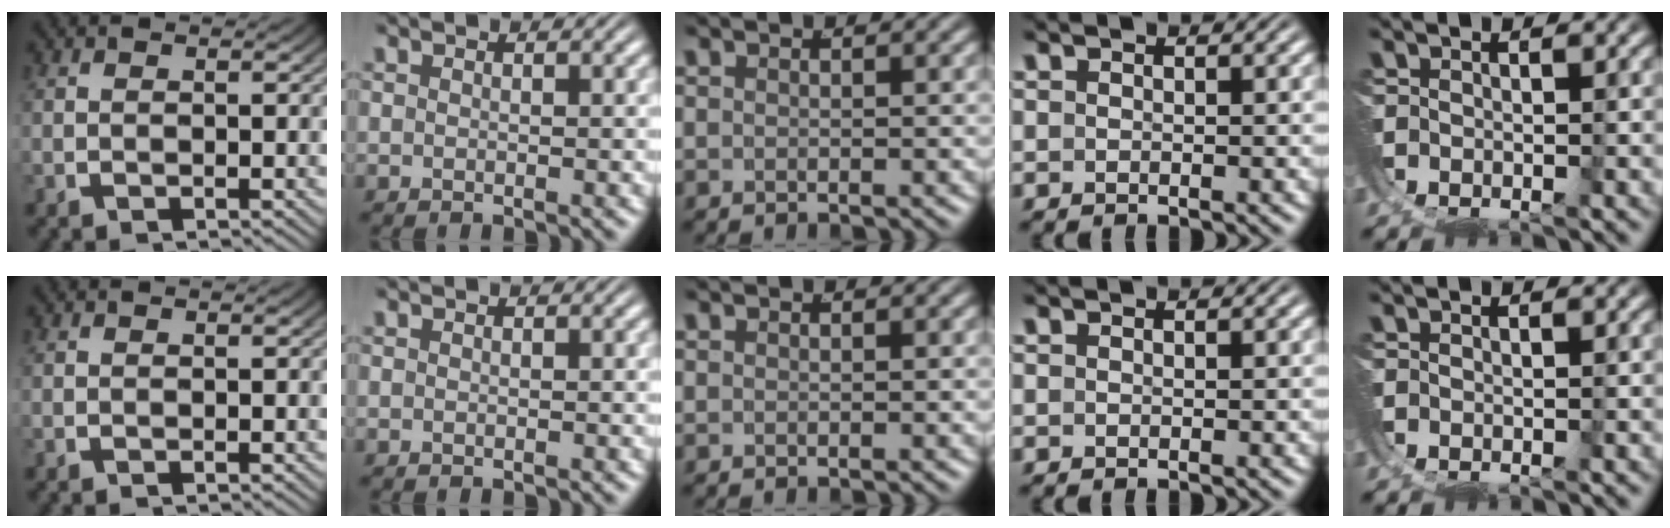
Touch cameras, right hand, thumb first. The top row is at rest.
{}